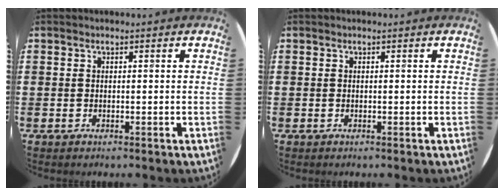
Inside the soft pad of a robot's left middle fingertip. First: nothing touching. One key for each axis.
{"total": 0.0}